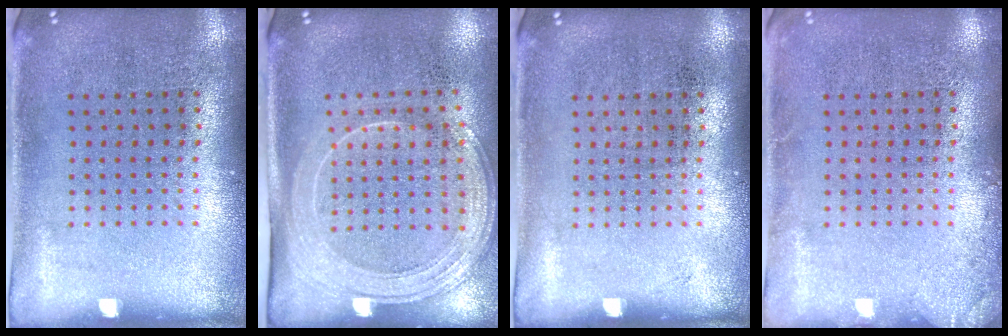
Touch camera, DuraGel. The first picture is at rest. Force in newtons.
{"total": 2.0, "press": 1.8, "slide": 1.0}
{"total": 0.0}
{"total": 1.2, "press": 1.2, "slide": 0.2}